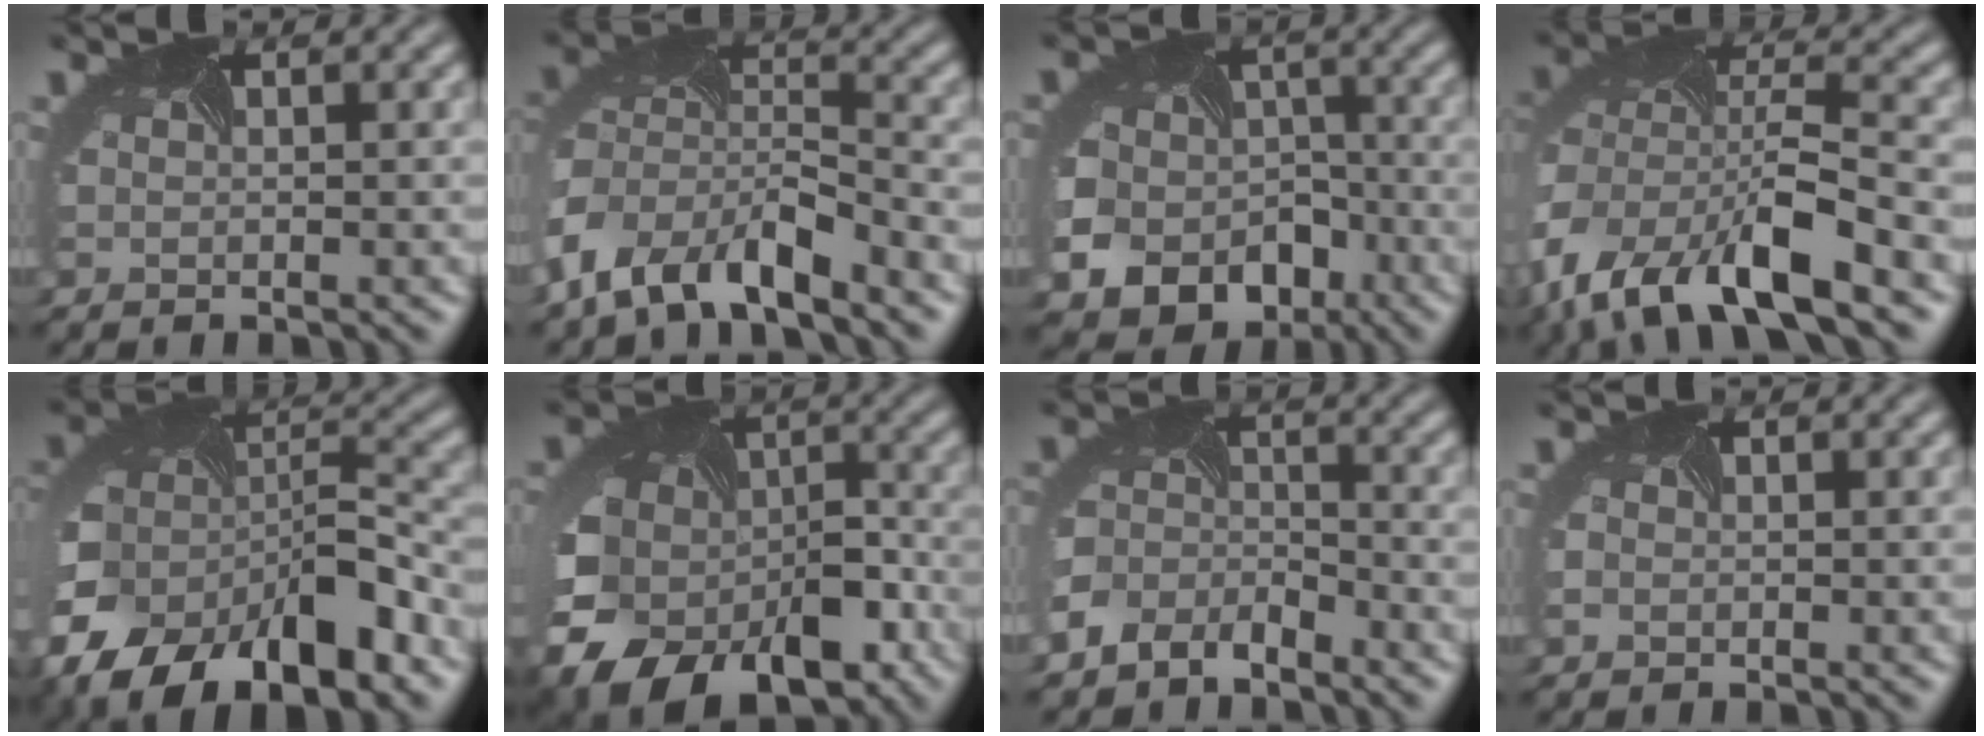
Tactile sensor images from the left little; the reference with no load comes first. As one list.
[{"total": 7.5, "force": [-4.9, 3.3, 4.6], "torque": [-0.096, -0.015, -0.095]}, {"total": 14.5, "force": [-8.1, 11.1, 4.6], "torque": [-0.077, -0.070, -0.126]}, {"total": 13.7, "force": [-7.9, 6.0, 9.4], "torque": [-0.201, -0.027, -0.137]}, {"total": 12.8, "force": [-7.8, 6.2, 8.0], "torque": [-0.146, -0.016, -0.138]}, {"total": 15.9, "force": [-7.2, 11.0, 9.0], "torque": [-0.199, -0.032, -0.107]}, {"total": 4.7, "force": [-3.5, 2.7, 1.7], "torque": [-0.032, -0.015, -0.079]}, {"total": 0.8, "force": [-0.6, 0.5, 0.0], "torque": [-0.001, -0.008, -0.011]}]